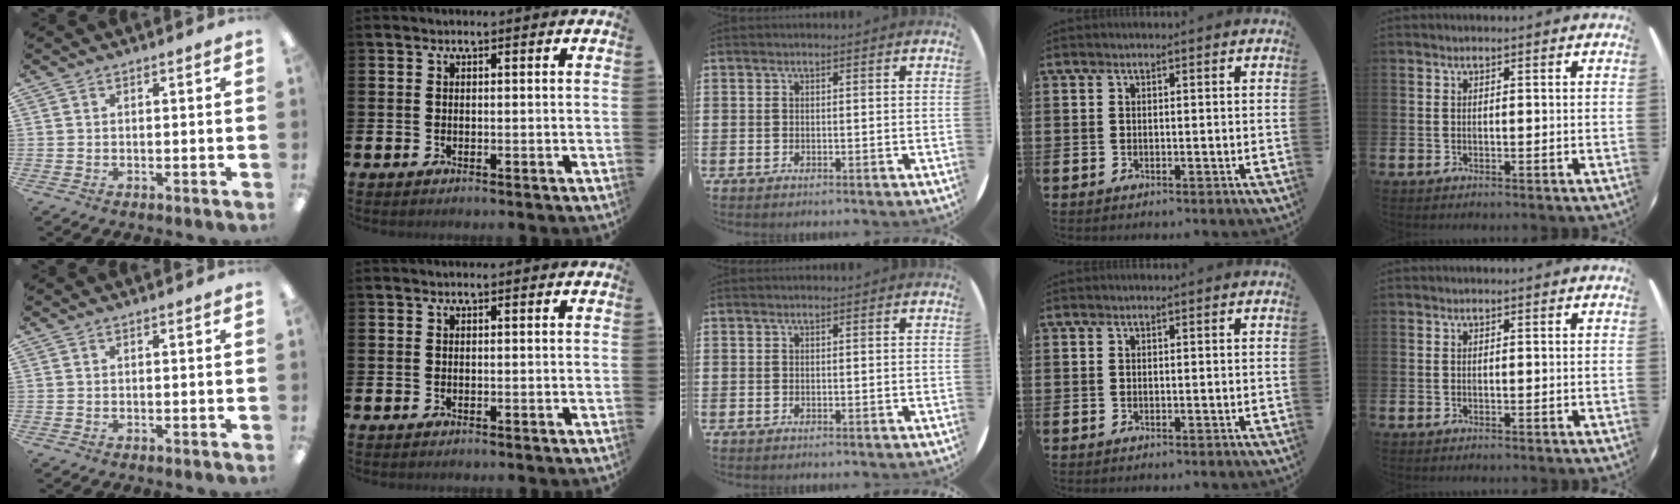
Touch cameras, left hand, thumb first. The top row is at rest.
{}